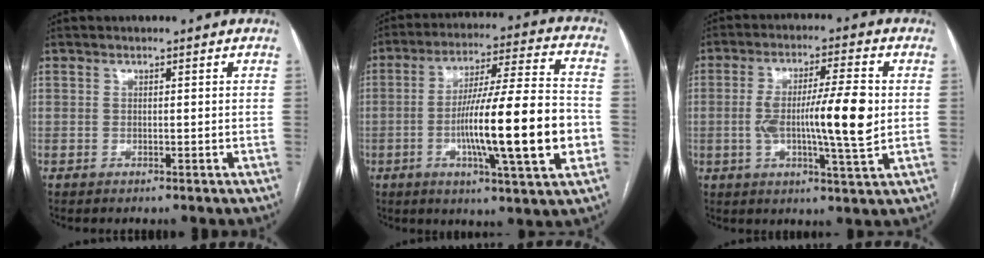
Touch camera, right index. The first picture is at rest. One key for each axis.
{"total": 19.1, "fx": -3.9, "fy": 1.0, "fz": 18.7, "tx": -0.299, "ty": 0.000, "tz": -0.061}
{"total": 12.0, "fx": -0.3, "fy": 0.9, "fz": 12.0, "tx": -0.208, "ty": 0.004, "tz": -0.007}